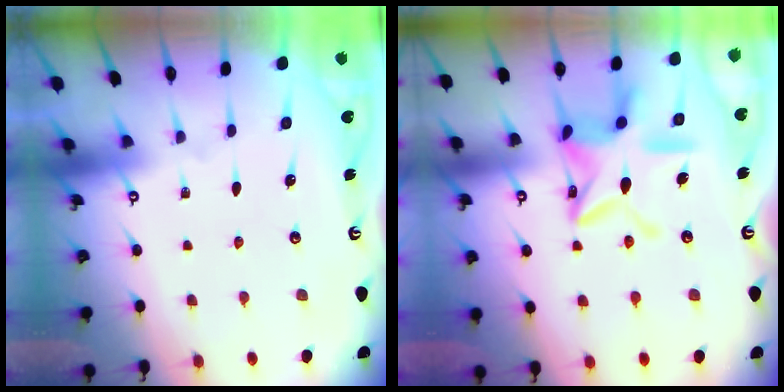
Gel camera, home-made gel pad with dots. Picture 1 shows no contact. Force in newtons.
{"total": 16.1, "press": 16.1, "slide": 1.2}